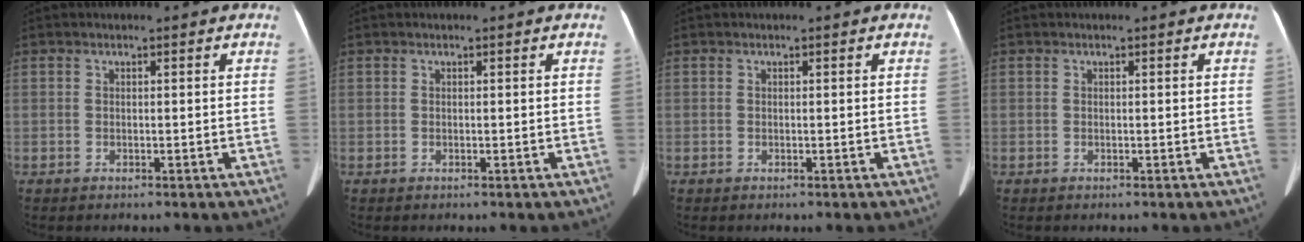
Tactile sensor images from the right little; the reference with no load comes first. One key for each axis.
{"total": 0.0}
{"total": 0.0}
{"total": 0.0}